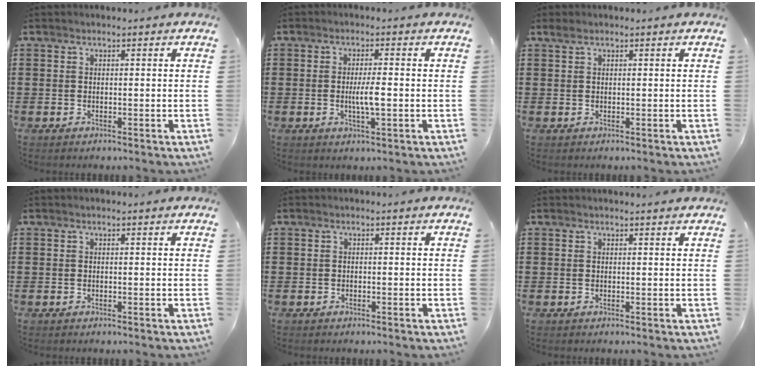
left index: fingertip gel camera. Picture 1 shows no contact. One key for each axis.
{"total": 3.9, "fx": -0.3, "fy": 0.6, "fz": 3.8, "tx": -0.075, "ty": -0.005, "tz": -0.008}
{"total": 0.9, "fx": 0.5, "fy": 0.4, "fz": 0.6, "tx": -0.014, "ty": 0.003, "tz": 0.009}
{"total": 0.0}
{"total": 0.0}
{"total": 0.7, "fx": 0.6, "fy": 0.0, "fz": 0.2, "tx": -0.006, "ty": -0.002, "tz": 0.013}